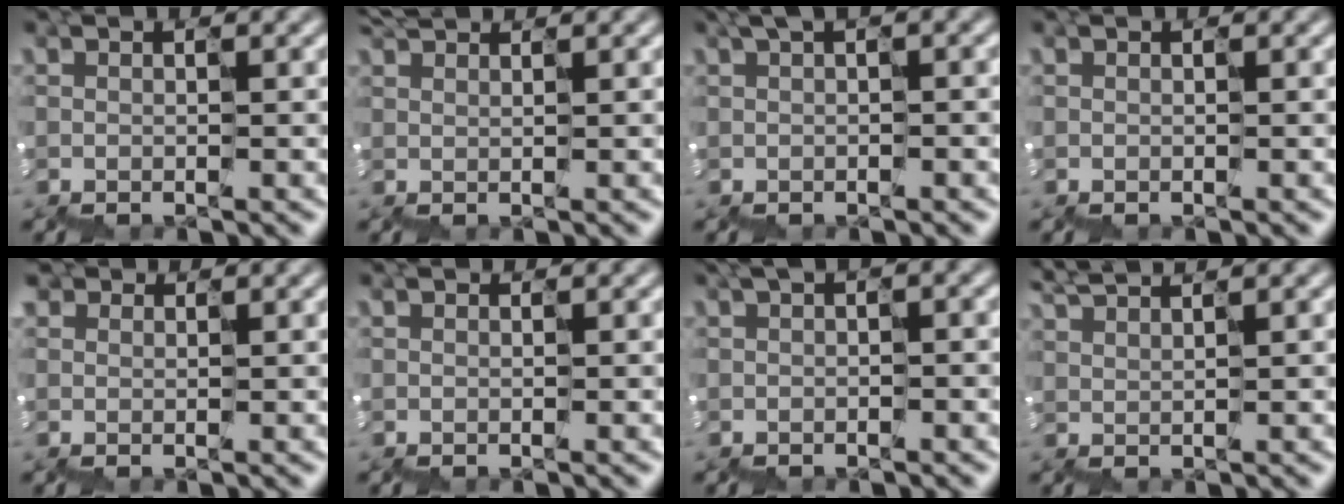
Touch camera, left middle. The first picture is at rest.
{"total": 1.3, "force": [1.2, 0.0, 0.2], "torque": [-0.012, 0.005, 0.027]}
{"total": 0.6, "force": [0.0, -0.2, 0.6], "torque": [-0.025, 0.005, -0.003]}
{"total": 0.0}
{"total": 0.8, "force": [0.4, -0.2, -0.7], "torque": [0.004, 0.000, 0.012]}
{"total": 0.0}
{"total": 1.1, "force": [-0.4, 0.1, 1.0], "torque": [-0.023, 0.000, -0.003]}
{"total": 2.9, "force": [2.8, 0.2, 0.9], "torque": [-0.030, 0.013, 0.050]}